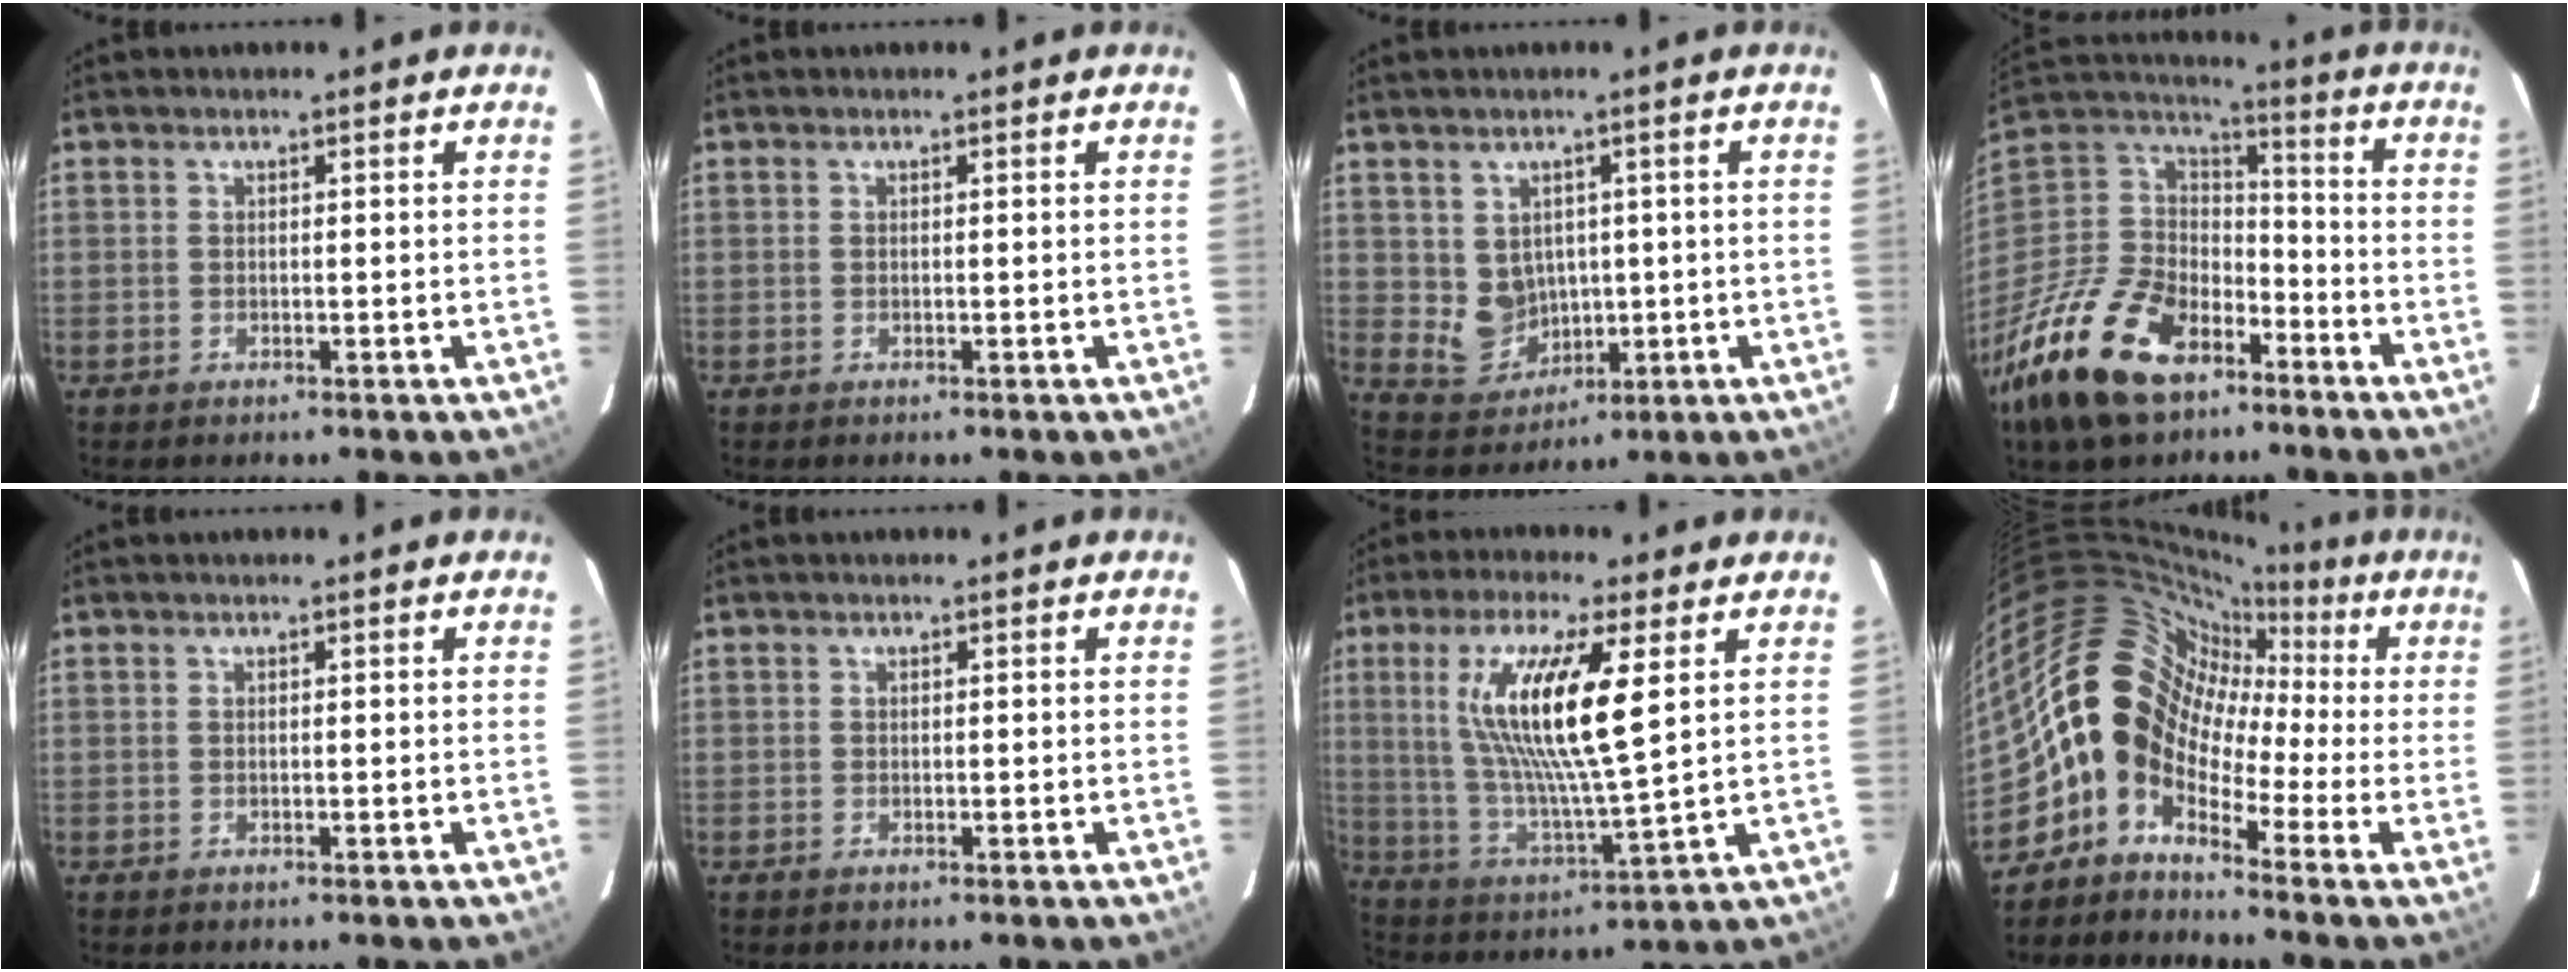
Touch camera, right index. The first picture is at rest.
{"total": 0.0}
{"total": 6.5, "force": [0.7, 6.1, 2.3], "torque": [-0.053, 0.002, 0.037]}
{"total": 23.9, "force": [-14.5, 14.1, 12.8], "torque": [-0.297, -0.005, -0.246]}
{"total": 0.0}
{"total": 0.5, "force": [-0.2, 0.5, -0.1], "torque": [0.000, 0.000, -0.004]}
{"total": 16.8, "force": [5.2, 2.3, 15.8], "torque": [-0.300, -0.005, 0.105]}
{"total": 13.3, "force": [-2.3, 10.7, 7.6], "torque": [-0.121, 0.030, -0.076]}